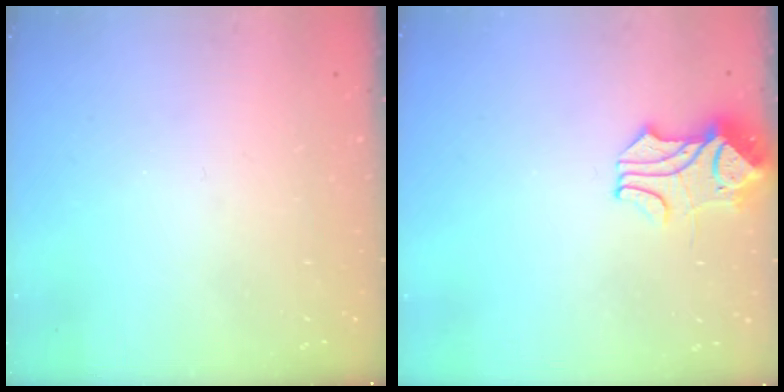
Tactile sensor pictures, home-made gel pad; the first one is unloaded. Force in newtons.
{"total": 2.1, "press": 1.8, "slide": 1.2}